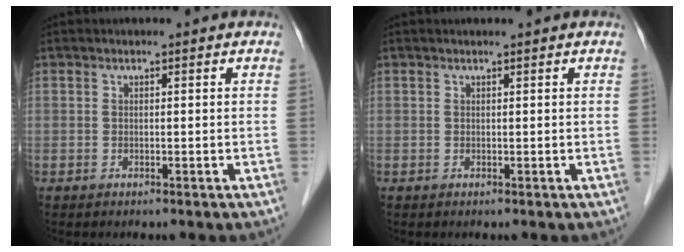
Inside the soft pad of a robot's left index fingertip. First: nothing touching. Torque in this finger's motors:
{"motor_torque": [0.11, -0.03, -0.02, 0.00]}